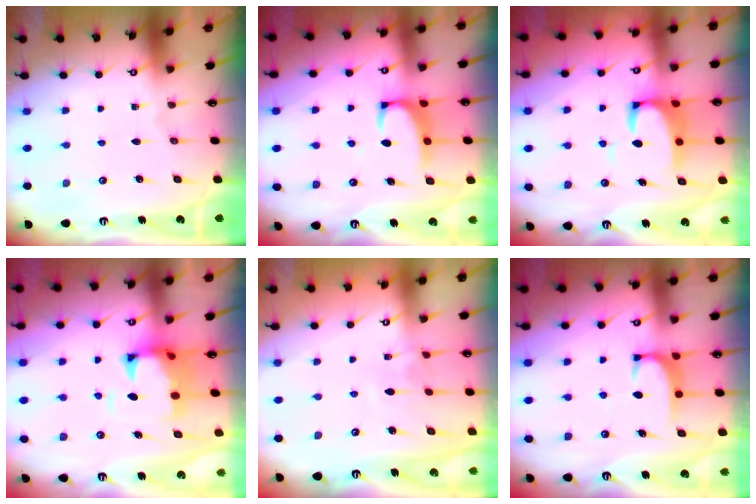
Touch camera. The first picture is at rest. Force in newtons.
{"total": 2.5, "press": 2.4, "slide": 0.8}
{"total": 6.1, "press": 6.0, "slide": 1.0}
{"total": 3.6, "press": 3.4, "slide": 1.2}
{"total": 2.7, "press": 2.7, "slide": 0.4}
{"total": 1.6, "press": 1.6, "slide": 0.5}